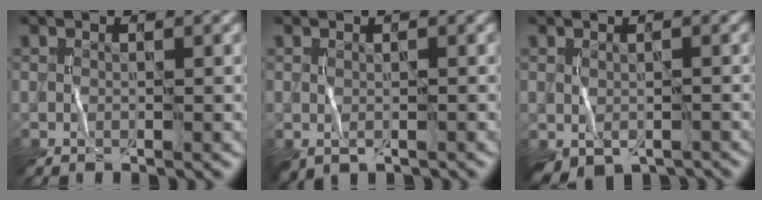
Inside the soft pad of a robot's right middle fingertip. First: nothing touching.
{"total": 1.1, "force": [-0.3, 0.7, 0.8], "torque": [-0.017, -0.008, -0.001]}
{"total": 2.7, "force": [-1.5, 1.6, 1.6], "torque": [-0.031, -0.018, -0.019]}